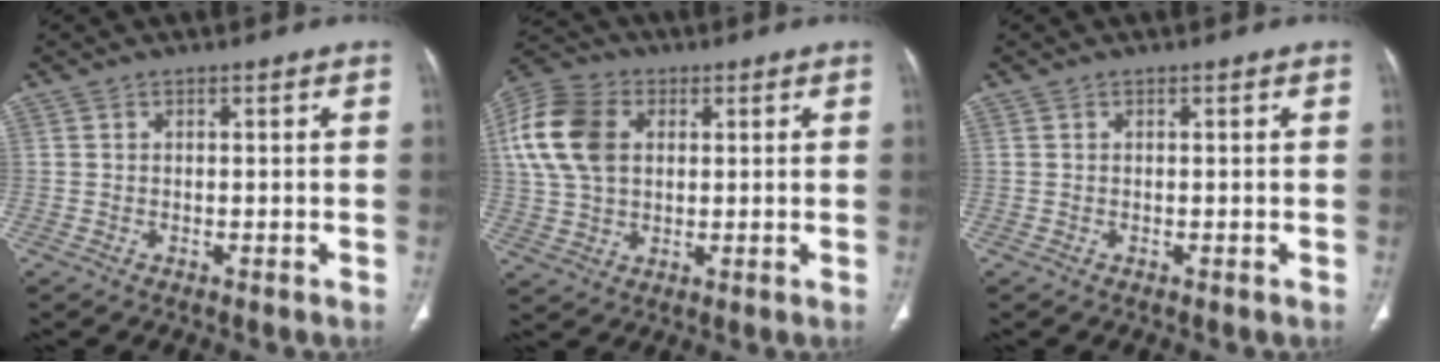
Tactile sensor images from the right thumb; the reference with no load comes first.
{"total": 14.5, "force": [3.2, 10.3, 9.8], "torque": [-0.193, 0.012, 0.057]}
{"total": 0.0}